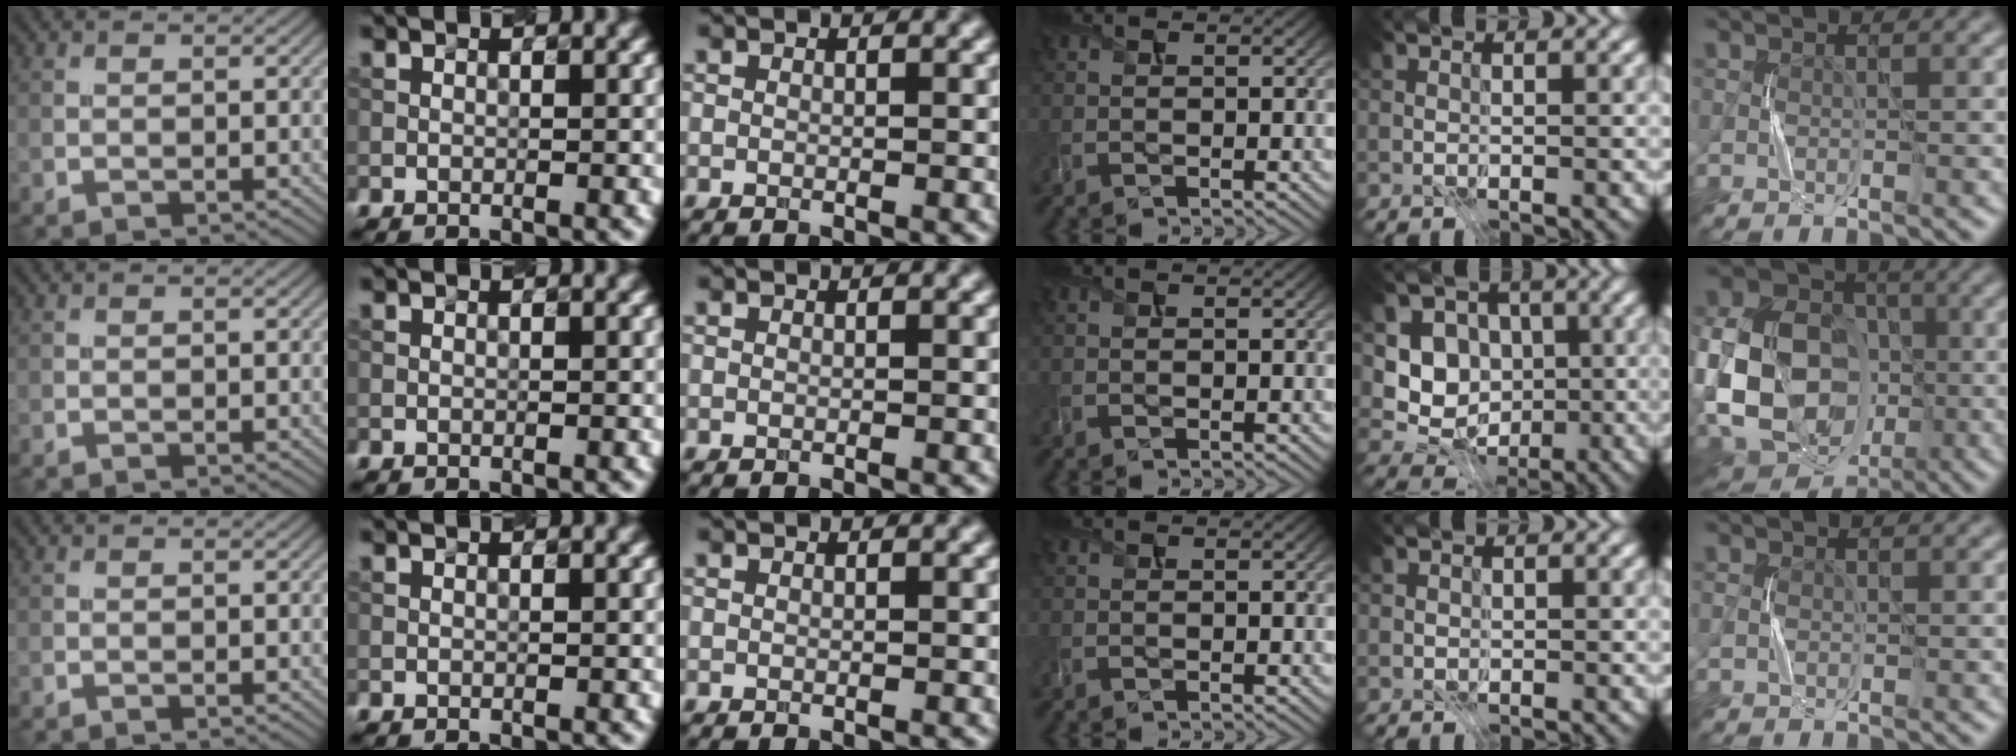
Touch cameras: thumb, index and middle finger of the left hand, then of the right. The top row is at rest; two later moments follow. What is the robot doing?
{"motion": "press", "object": "stapler"}